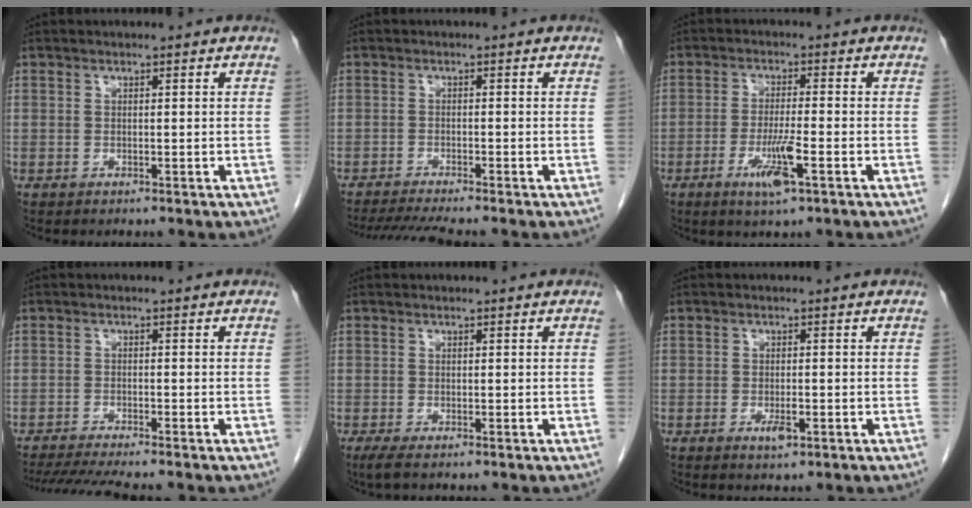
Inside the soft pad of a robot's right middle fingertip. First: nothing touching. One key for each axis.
{"total": 5.8, "fx": -5.0, "fy": -0.8, "fz": 2.7, "tx": -0.044, "ty": -0.018, "tz": -0.084}
{"total": 6.1, "fx": -2.7, "fy": 0.2, "fz": 5.5, "tx": -0.106, "ty": -0.011, "tz": -0.048}
{"total": 6.9, "fx": -6.0, "fy": -0.2, "fz": 3.3, "tx": -0.051, "ty": -0.018, "tz": -0.098}
{"total": 1.3, "fx": -0.8, "fy": 0.1, "fz": 1.1, "tx": -0.026, "ty": -0.007, "tz": -0.016}
{"total": 2.2, "fx": -0.9, "fy": 0.7, "fz": 1.9, "tx": -0.033, "ty": -0.001, "tz": -0.012}